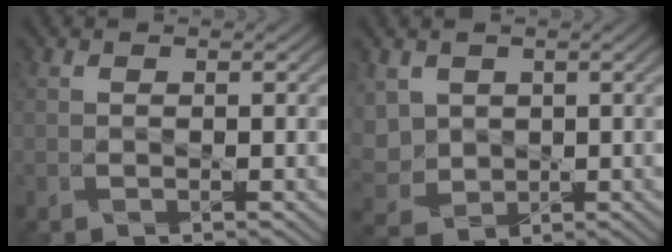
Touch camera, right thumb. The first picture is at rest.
{"total": 5.0, "force": [1.2, 4.1, 2.6], "torque": [-0.114, 0.000, 0.023]}